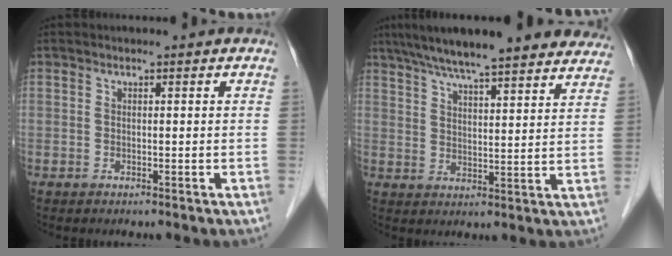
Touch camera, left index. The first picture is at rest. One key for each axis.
{"total": 22.8, "fx": 19.6, "fy": 3.1, "fz": 11.3, "tx": -0.175, "ty": 0.027, "tz": 0.257}